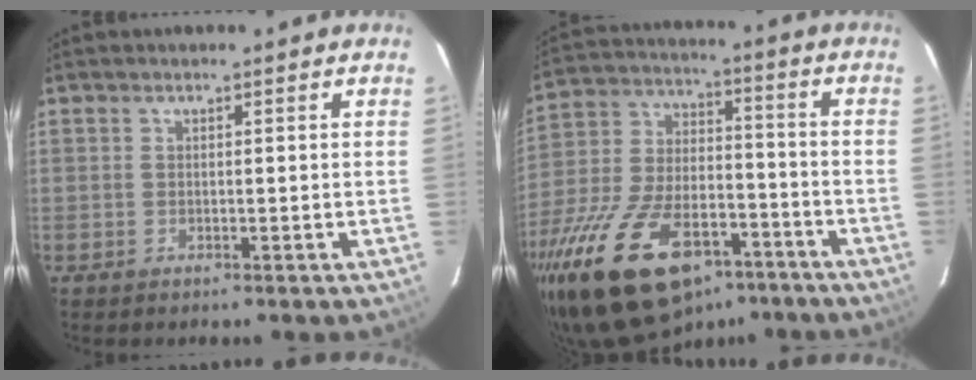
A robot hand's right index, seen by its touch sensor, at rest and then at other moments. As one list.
[{"total": 27.4, "force": [-17.1, 13.5, 16.5], "torque": [-0.335, -0.012, -0.271]}]